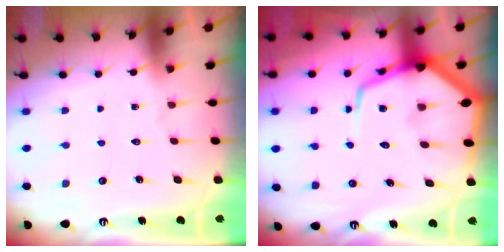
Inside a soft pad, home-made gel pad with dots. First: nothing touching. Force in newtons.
{"total": 13.3, "press": 13.3, "slide": 1.2}